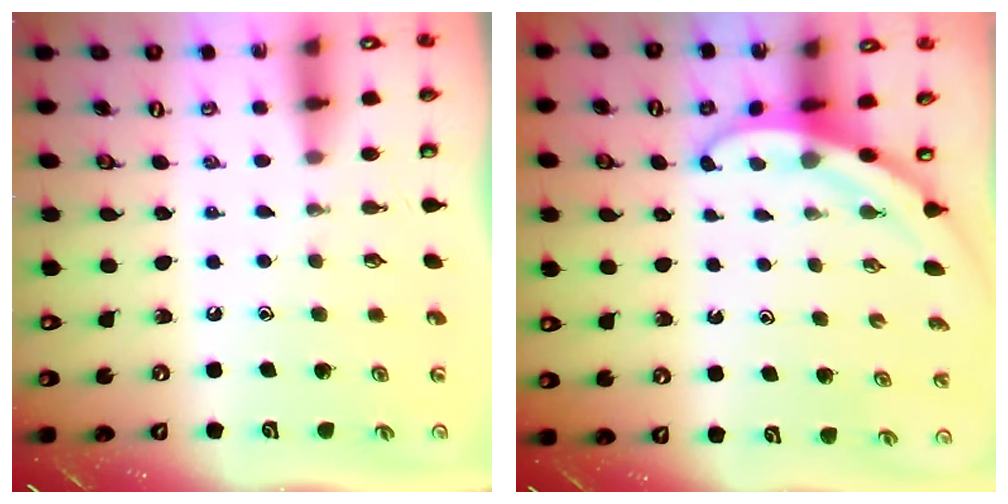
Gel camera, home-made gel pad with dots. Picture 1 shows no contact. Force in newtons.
{"total": 3.3, "press": 3.3, "slide": 0.2}